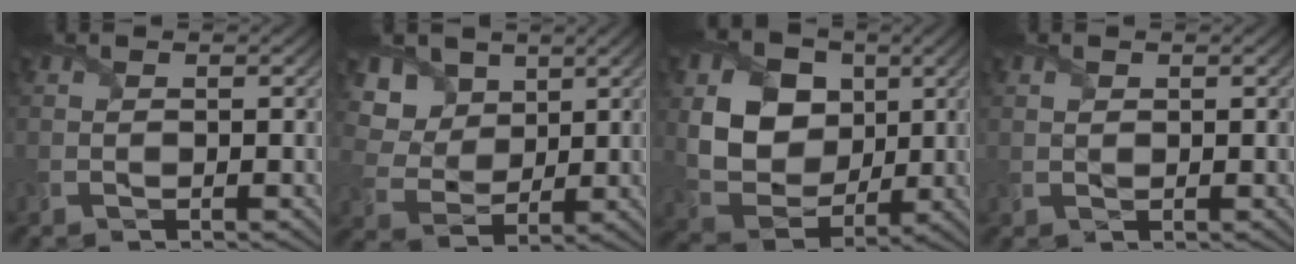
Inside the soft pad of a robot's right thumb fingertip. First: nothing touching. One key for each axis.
{"total": 9.6, "fx": 5.3, "fy": 7.0, "fz": 4.0, "tx": -0.147, "ty": -0.003, "tz": 0.113}
{"total": 11.9, "fx": 2.8, "fy": 9.4, "fz": 6.7, "tx": -0.177, "ty": 0.003, "tz": 0.053}
{"total": 0.8, "fx": 0.7, "fy": 0.4, "fz": 0.2, "tx": -0.006, "ty": -0.001, "tz": 0.014}